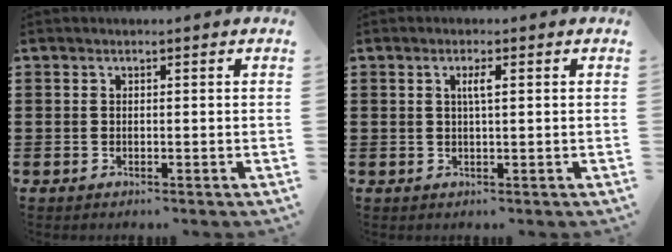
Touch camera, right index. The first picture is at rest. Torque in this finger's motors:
{"motor_torque": [0.10, -0.06, 0.06, 0.05]}